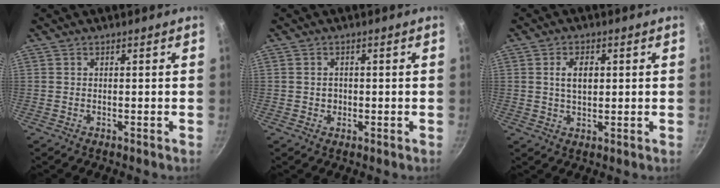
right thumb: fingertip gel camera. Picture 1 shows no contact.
{"total": 1.8, "force": [-0.1, 1.6, 0.8], "torque": [-0.008, 0.002, -0.003]}
{"total": 4.9, "force": [1.1, 3.0, 3.8], "torque": [-0.054, 0.001, 0.020]}